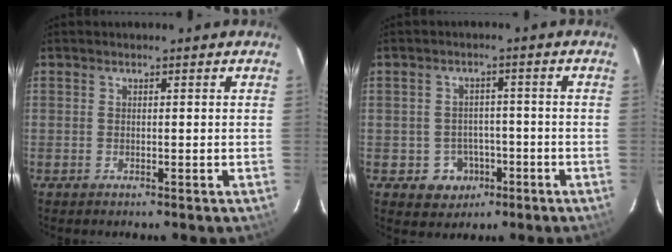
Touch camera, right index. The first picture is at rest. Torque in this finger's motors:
{"motor_torque": [-0.07, 0.01, -0.45, -0.21]}